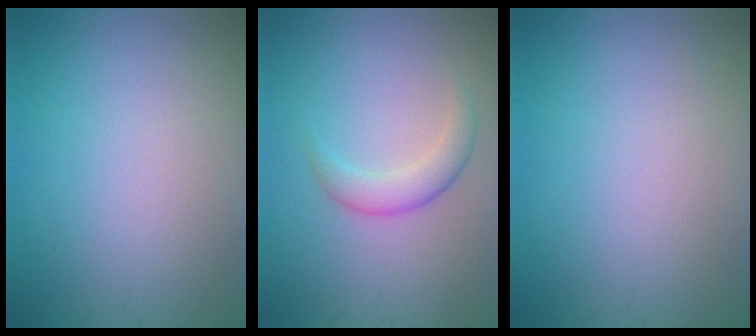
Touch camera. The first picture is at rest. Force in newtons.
{"total": 2.5, "press": 2.5, "slide": 0.0}
{"total": 0.0}